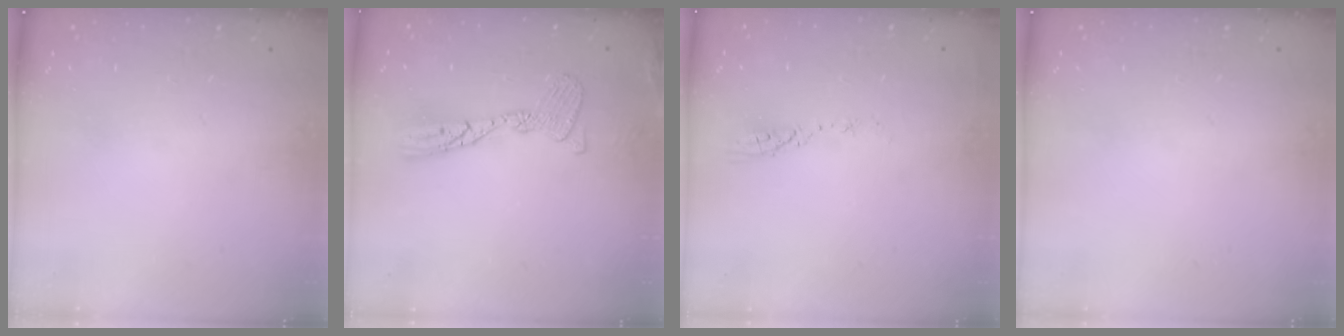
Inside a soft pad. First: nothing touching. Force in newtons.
{"total": 13.5, "press": 13.4, "slide": 1.3}
{"total": 3.9, "press": 3.9, "slide": 0.4}
{"total": 0.0}